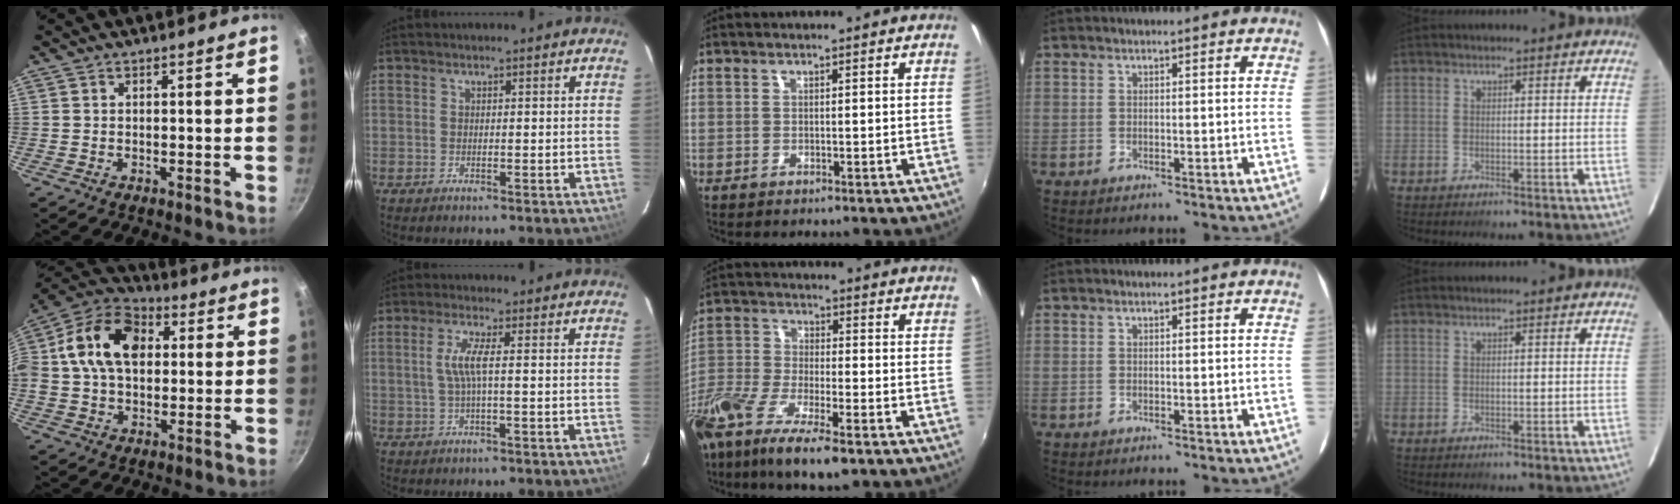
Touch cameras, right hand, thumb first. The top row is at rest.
{"thumb": {"total": 17.5, "force": [2.7, 12.3, 12.1], "torque": [-0.201, 0.029, 0.027]}, "index": {"total": 4.0, "force": [0.0, -0.1, 4.0], "torque": [-0.084, -0.001, 0.004]}, "middle": {"total": 17.7, "force": [-11.4, 4.8, 12.6], "torque": [-0.269, -0.055, -0.220]}}